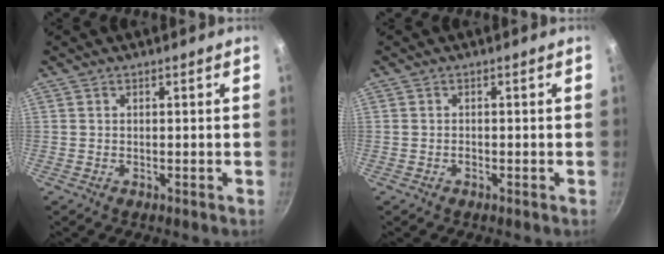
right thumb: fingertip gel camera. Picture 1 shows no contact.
{"total": 0.6, "force": [-0.3, 0.5, 0.3], "torque": [-0.005, 0.004, -0.005]}